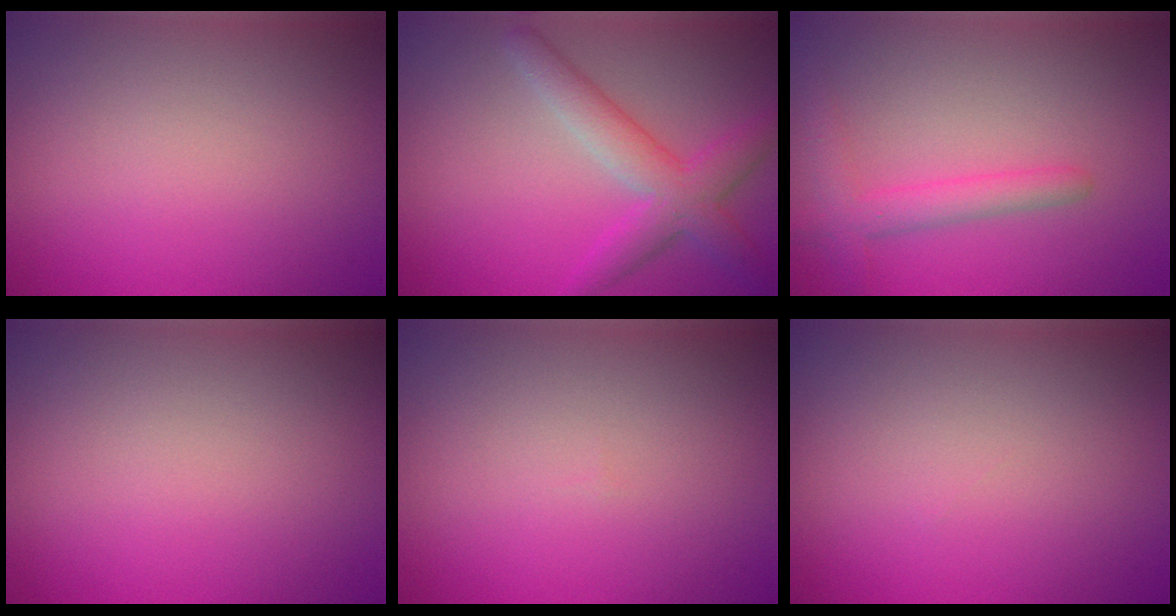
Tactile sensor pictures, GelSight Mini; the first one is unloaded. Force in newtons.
{"total": 4.4, "press": 4.4, "slide": 0.0}
{"total": 2.9, "press": 2.9, "slide": 0.1}
{"total": 0.0}
{"total": 0.0}
{"total": 0.0}